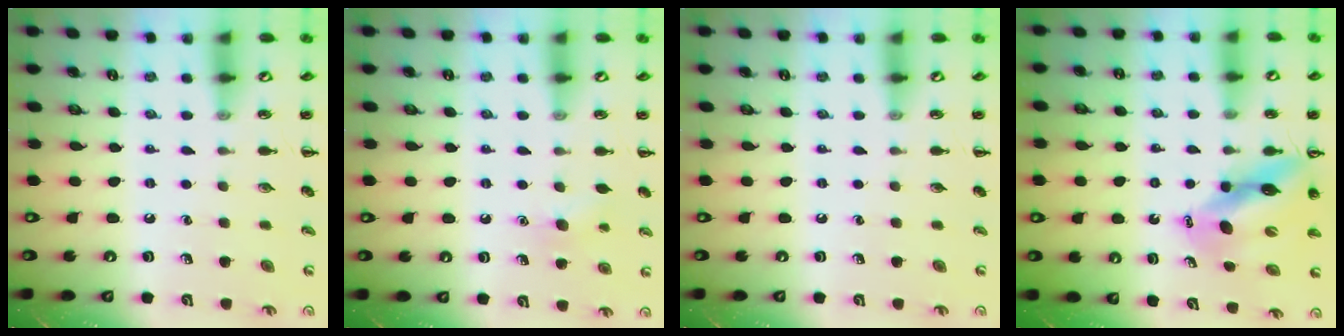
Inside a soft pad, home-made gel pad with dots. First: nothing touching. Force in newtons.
{"total": 6.1, "press": 5.9, "slide": 1.8}
{"total": 0.0}
{"total": 11.6, "press": 10.9, "slide": 3.8}